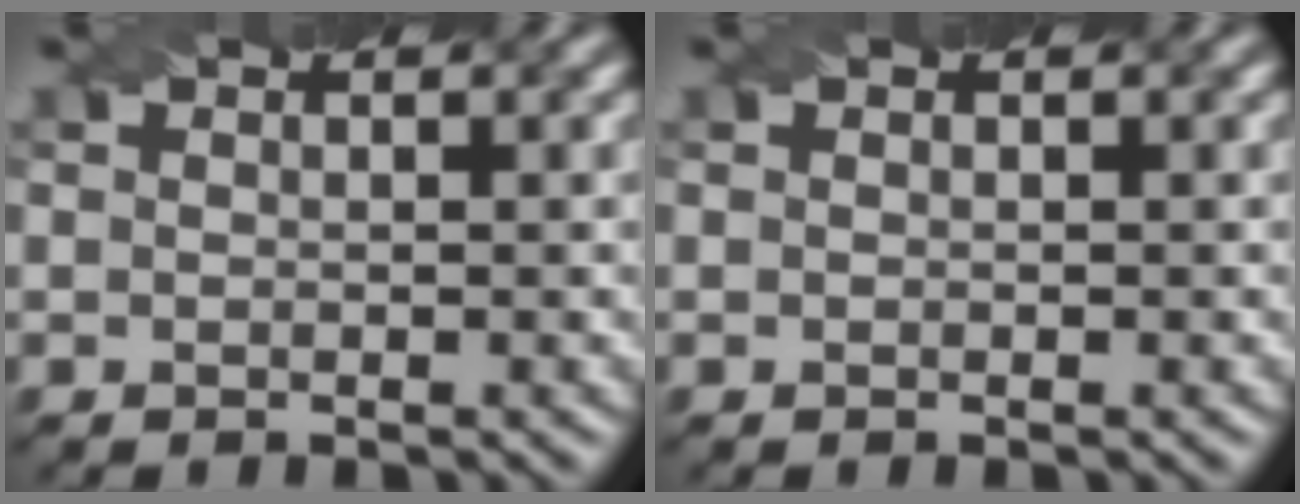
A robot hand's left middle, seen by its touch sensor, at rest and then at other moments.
{"total": 0.0}